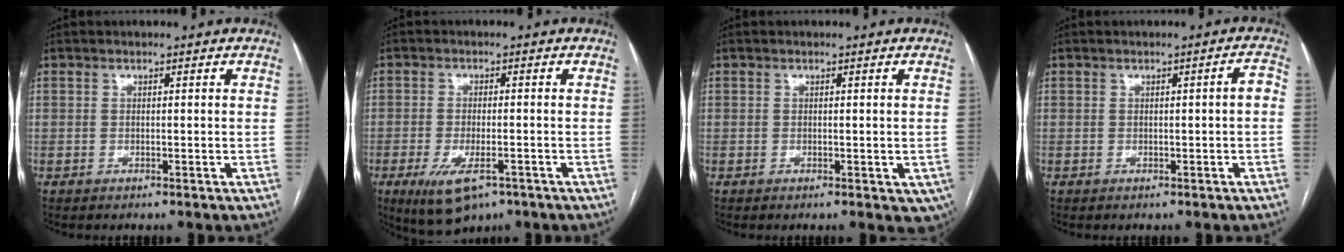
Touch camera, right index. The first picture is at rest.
{"total": 7.6, "force": [-4.2, 2.9, 5.7], "torque": [-0.104, -0.019, -0.059]}
{"total": 4.2, "force": [-1.4, 2.1, 3.3], "torque": [-0.022, -0.003, -0.018]}
{"total": 1.8, "force": [-0.2, 0.2, 1.8], "torque": [-0.020, 0.004, -0.002]}